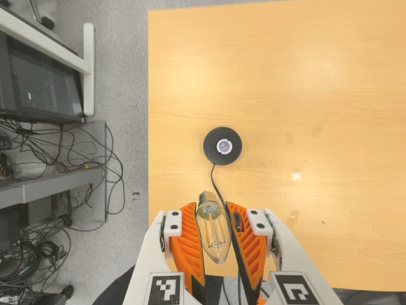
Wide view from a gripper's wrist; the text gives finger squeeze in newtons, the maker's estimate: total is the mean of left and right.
{"total": 19.6, "left": 21.4, "right": 17.7}